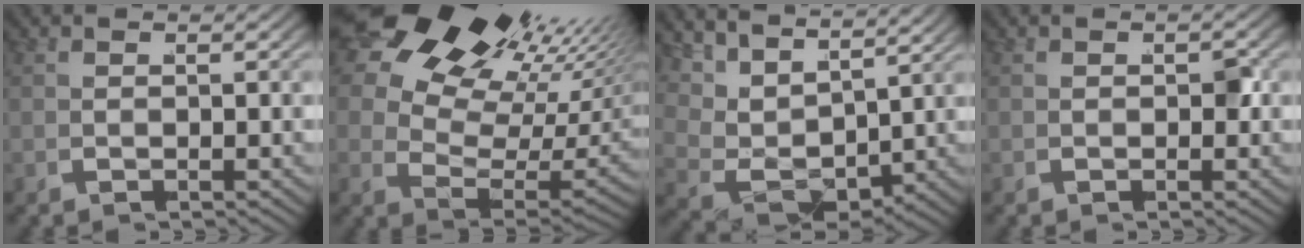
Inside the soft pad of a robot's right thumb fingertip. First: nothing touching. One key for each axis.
{"total": 15.9, "fx": 6.1, "fy": 9.0, "fz": 11.6, "tx": -0.177, "ty": 0.011, "tz": 0.086}
{"total": 7.4, "fx": 1.6, "fy": 4.6, "fz": 5.6, "tx": -0.125, "ty": -0.016, "tz": 0.028}
{"total": 0.7, "fx": -0.2, "fy": 0.5, "fz": 0.4, "tx": -0.004, "ty": 0.004, "tz": -0.003}